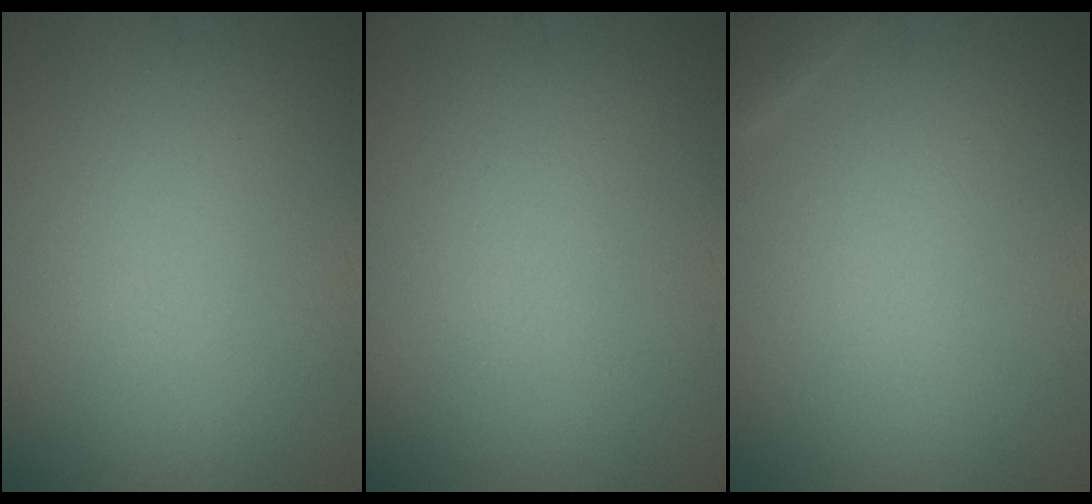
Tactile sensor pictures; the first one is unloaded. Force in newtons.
{"total": 0.0}
{"total": 1.1, "press": 1.1, "slide": 0.1}